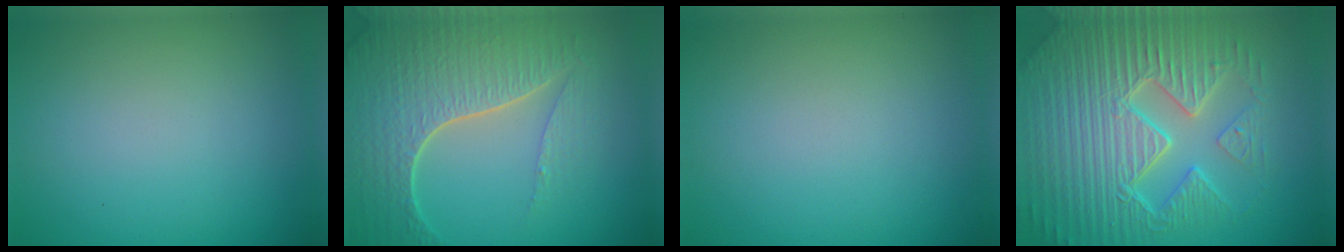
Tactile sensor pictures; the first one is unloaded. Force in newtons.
{"total": 7.4, "press": 5.4, "slide": 5.1}
{"total": 0.0}
{"total": 9.8, "press": 6.9, "slide": 7.0}